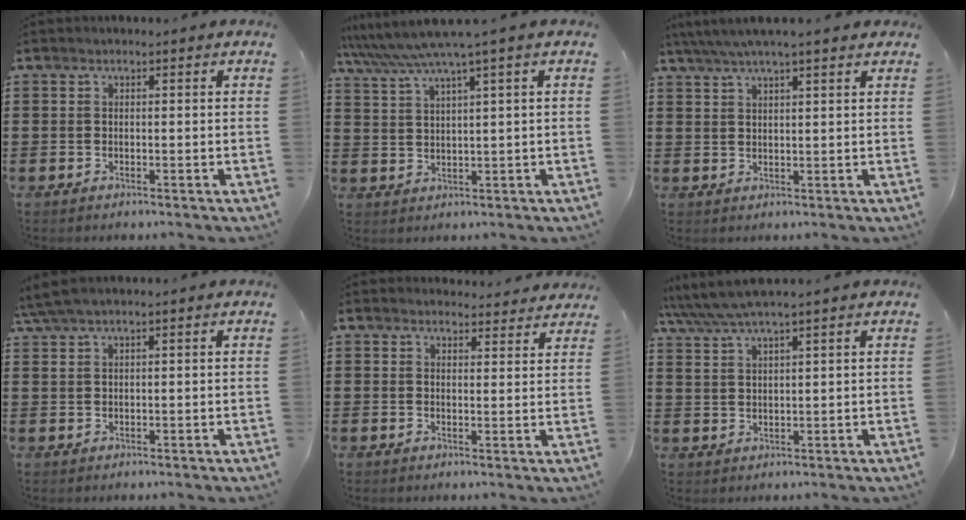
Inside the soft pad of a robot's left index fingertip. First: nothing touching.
{"total": 4.7, "force": [3.2, -0.5, 3.4], "torque": [-0.076, -0.015, 0.050]}
{"total": 4.1, "force": [3.2, 0.3, 2.5], "torque": [-0.055, -0.002, 0.057]}
{"total": 2.2, "force": [1.4, 0.1, 1.7], "torque": [-0.034, 0.000, 0.026]}
{"total": 3.0, "force": [2.9, 0.7, 0.2], "torque": [-0.004, -0.013, 0.054]}
{"total": 4.1, "force": [3.3, 0.2, 2.4], "torque": [-0.057, -0.005, 0.058]}